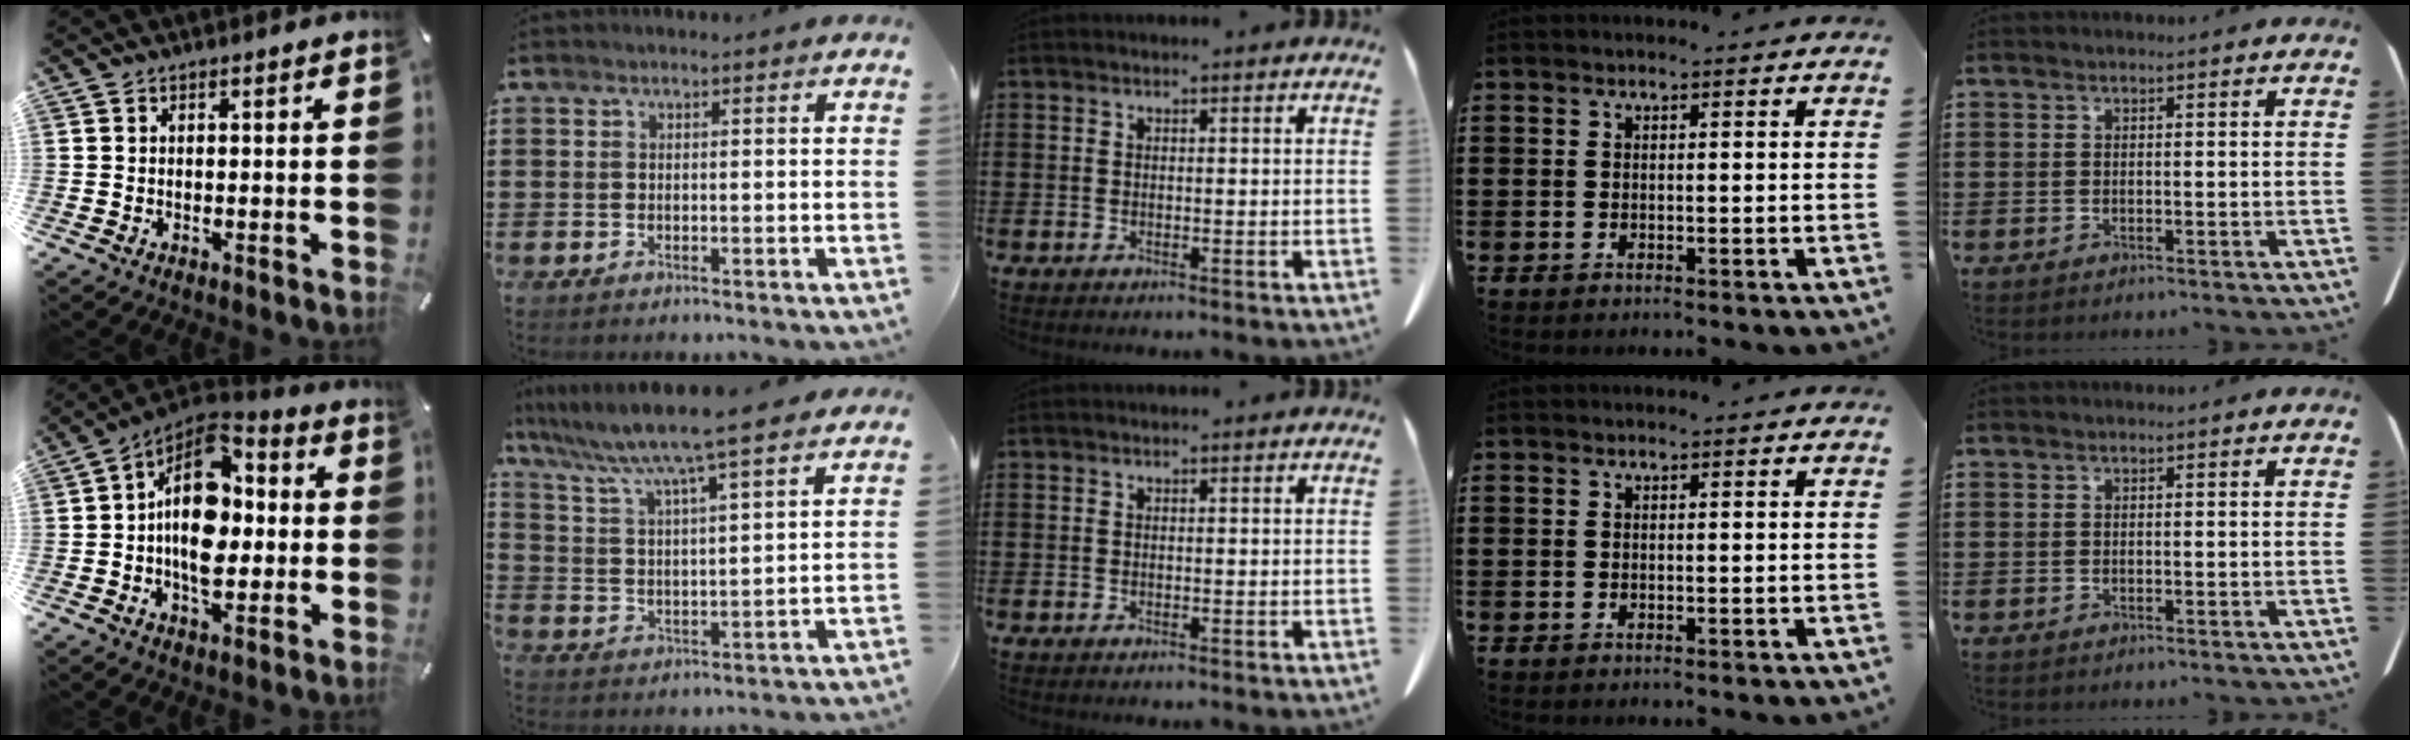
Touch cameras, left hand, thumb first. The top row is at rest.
{"thumb": {"total": 17.4, "force": [-0.1, 11.6, 12.9], "torque": [-0.224, -0.009, -0.005]}, "index": {"total": 7.9, "force": [7.0, -0.8, 3.5], "torque": [-0.098, -0.045, 0.113]}}